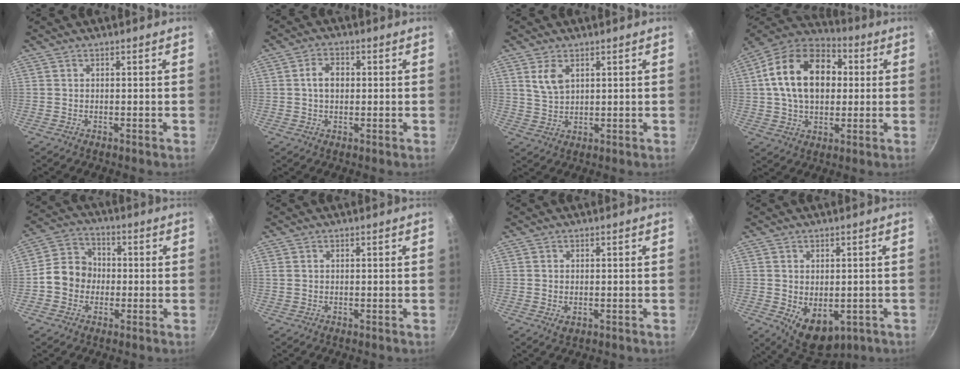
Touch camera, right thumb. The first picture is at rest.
{"total": 4.6, "force": [0.4, 3.2, 3.2], "torque": [-0.044, 0.011, 0.002]}
{"total": 5.0, "force": [2.2, 2.9, 3.5], "torque": [-0.060, -0.010, 0.048]}
{"total": 20.4, "force": [3.0, 13.9, 14.6], "torque": [-0.219, 0.027, 0.038]}
{"total": 9.0, "force": [-1.2, 7.7, 4.4], "torque": [-0.044, 0.024, -0.039]}
{"total": 0.6, "force": [0.2, 0.5, 0.3], "torque": [-0.007, 0.001, 0.005]}
{"total": 1.6, "force": [-0.2, 1.1, 1.2], "torque": [-0.021, -0.004, -0.001]}
{"total": 8.9, "force": [-1.8, 5.9, 6.3], "torque": [-0.074, -0.010, -0.005]}